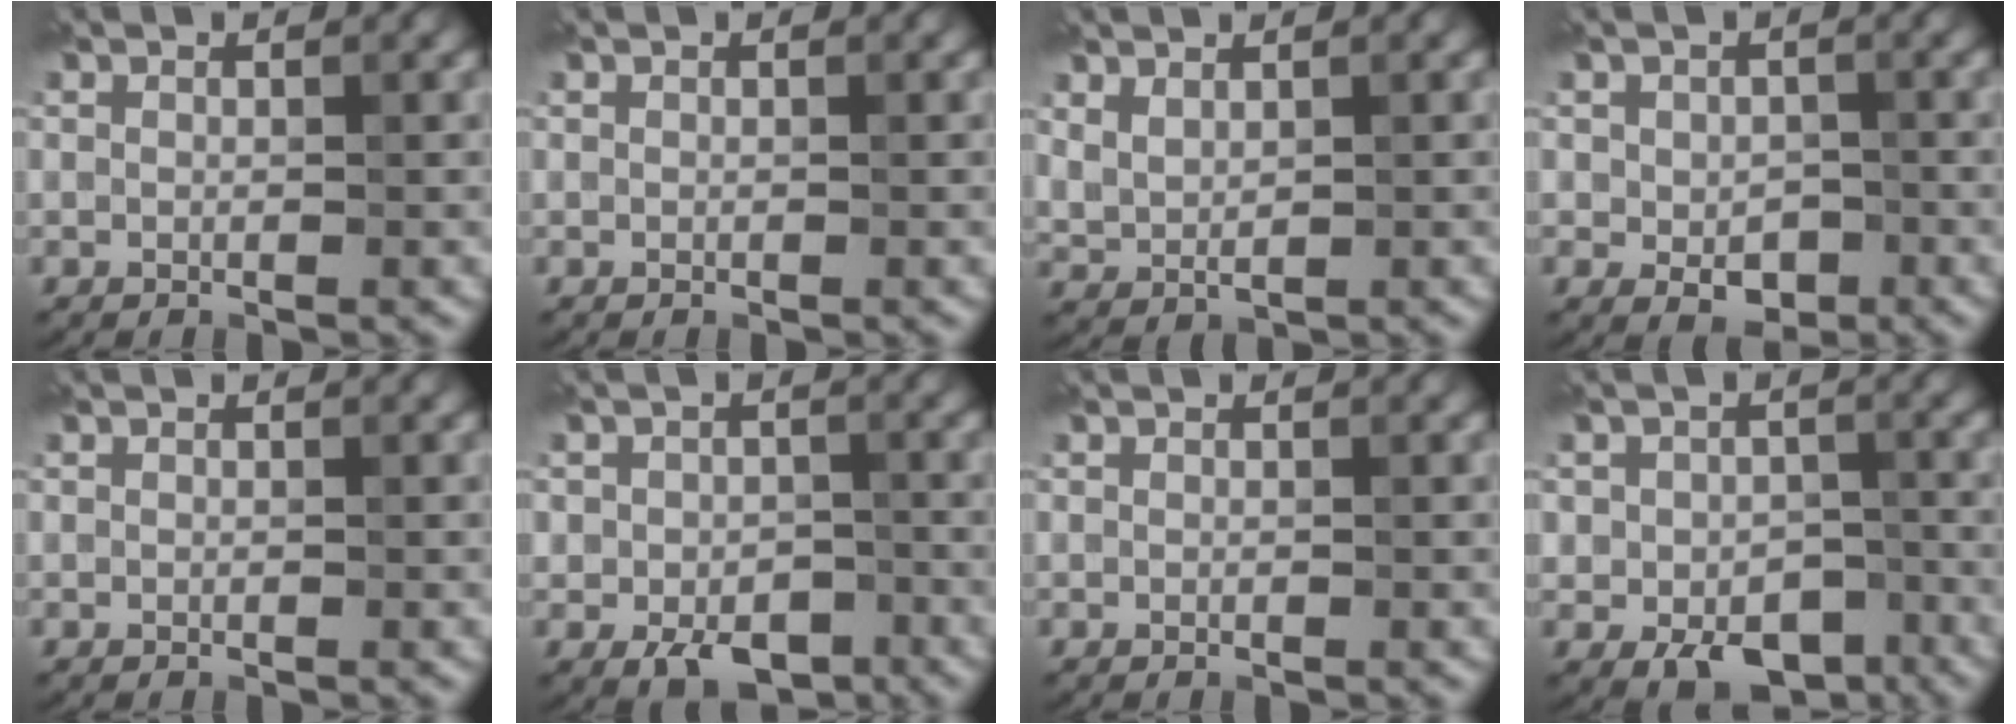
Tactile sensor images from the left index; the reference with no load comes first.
{"total": 0.0}
{"total": 1.7, "force": [1.2, 0.8, 1.0], "torque": [-0.024, -0.004, 0.030]}
{"total": 3.0, "force": [-0.4, 2.2, 2.0], "torque": [-0.028, -0.009, -0.006]}
{"total": 0.0}
{"total": 4.8, "force": [-1.8, 3.3, 2.9], "torque": [-0.039, -0.013, -0.029]}
{"total": 0.0}
{"total": 6.4, "force": [-2.6, 4.4, 3.9], "torque": [-0.056, -0.016, -0.034]}